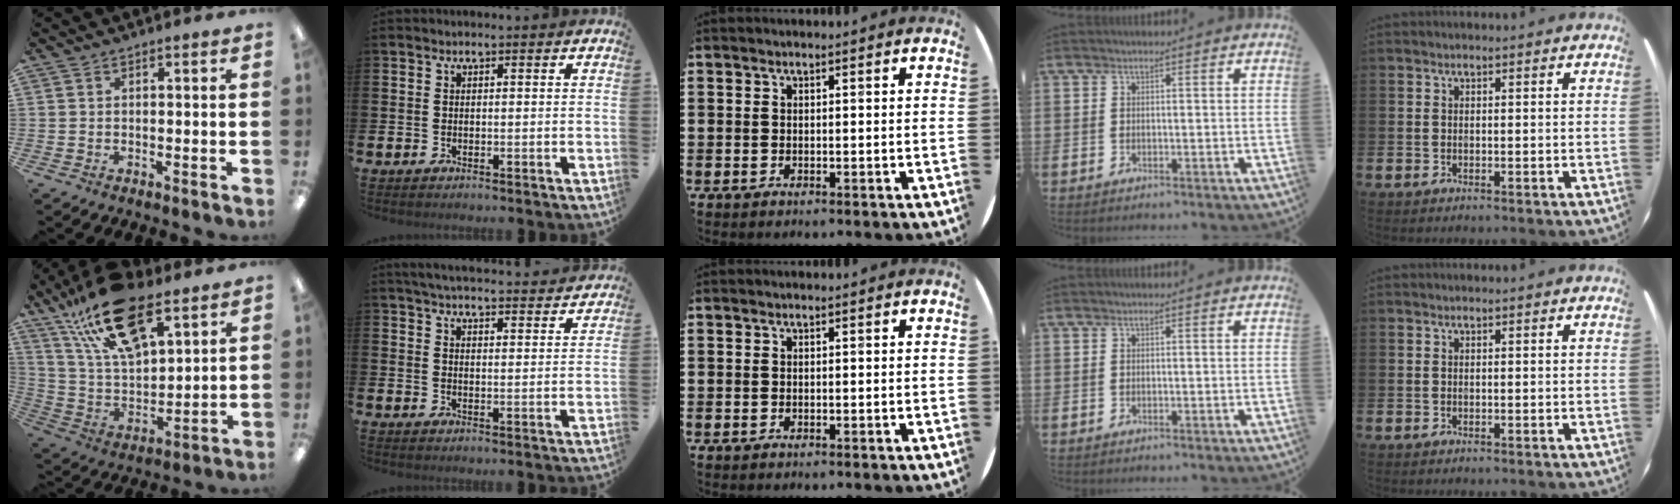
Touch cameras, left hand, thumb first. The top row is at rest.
{"thumb": {"total": 21.6, "force": [13.4, 9.7, 13.9], "torque": [-0.271, -0.059, 0.236]}, "index": {"total": 5.0, "force": [4.9, 0.4, 0.6], "torque": [-0.028, -0.034, 0.088]}}